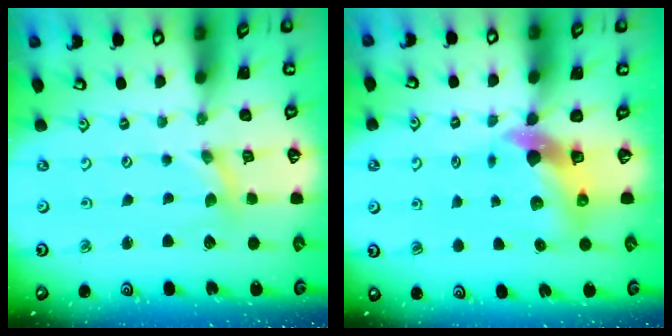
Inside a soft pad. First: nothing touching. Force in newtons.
{"total": 7.0, "press": 6.9, "slide": 1.2}